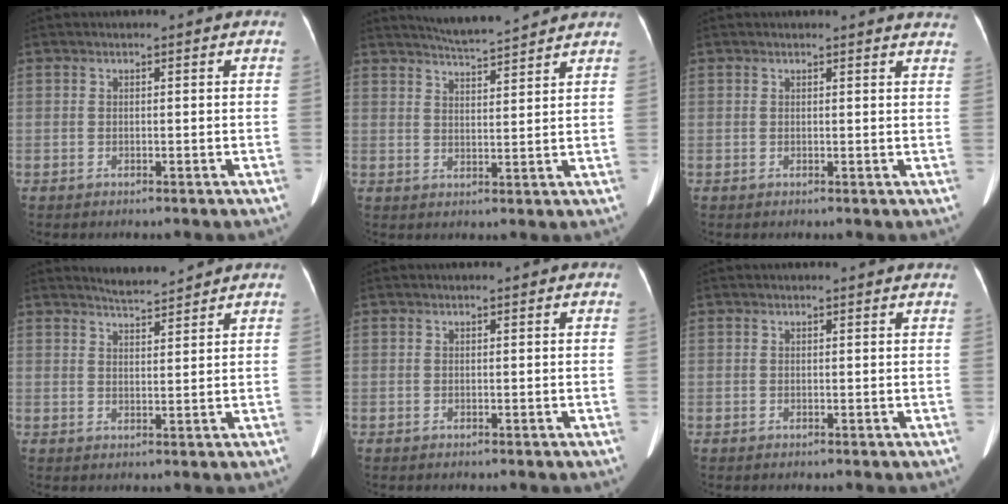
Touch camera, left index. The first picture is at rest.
{"total": 7.8, "force": [7.4, -0.2, 2.4], "torque": [-0.053, 0.013, 0.114]}
{"total": 6.2, "force": [6.0, 0.6, 1.0], "torque": [0.000, -0.009, 0.036]}
{"total": 3.7, "force": [3.7, -0.2, 0.4], "torque": [-0.015, 0.002, 0.063]}
{"total": 0.0}
{"total": 2.4, "force": [2.3, 0.1, 0.5], "torque": [-0.012, 0.006, 0.016]}